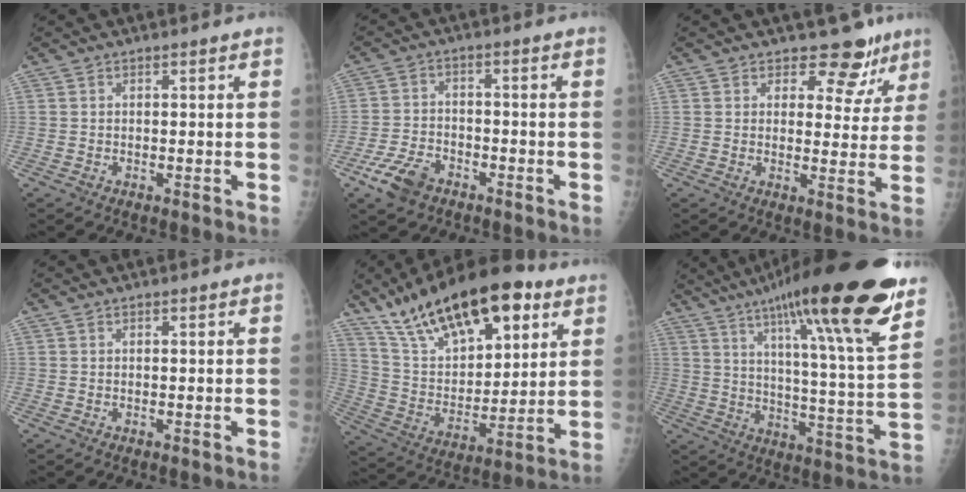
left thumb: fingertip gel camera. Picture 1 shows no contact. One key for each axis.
{"total": 7.3, "fx": -4.5, "fy": 4.3, "fz": 3.7, "tx": -0.073, "ty": 0.018, "tz": -0.082}
{"total": 7.8, "fx": 6.1, "fy": 4.6, "fz": 1.6, "tx": 0.019, "ty": -0.038, "tz": 0.066}
{"total": 0.0}
{"total": 25.5, "fx": 15.3, "fy": 11.0, "fz": 17.2, "tx": -0.257, "ty": -0.037, "tz": 0.269}
{"total": 26.9, "fx": 17.9, "fy": 3.1, "fz": 19.9, "tx": -0.294, "ty": -0.067, "tz": 0.268}